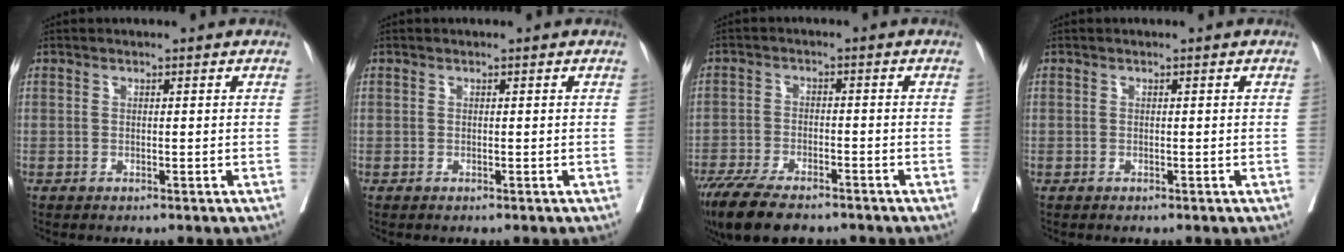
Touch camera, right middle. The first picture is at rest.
{"total": 0.0}
{"total": 11.1, "force": [-8.7, 3.1, 6.2], "torque": [-0.104, -0.021, -0.144]}
{"total": 0.0}